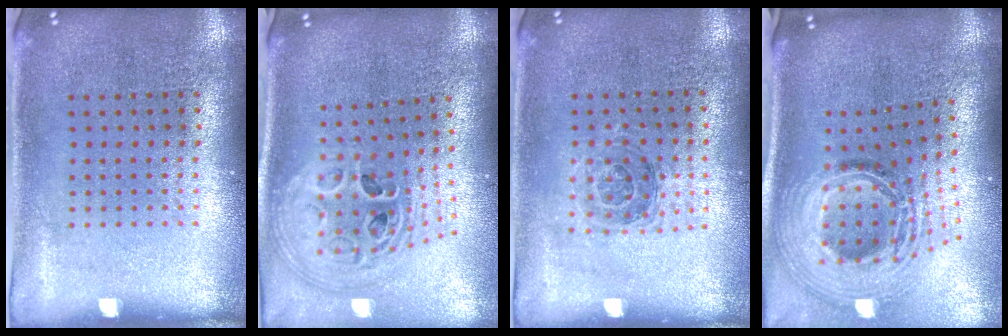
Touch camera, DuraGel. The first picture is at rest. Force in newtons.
{"total": 2.8, "press": 2.0, "slide": 1.9}
{"total": 1.1, "press": 1.0, "slide": 0.3}
{"total": 2.8, "press": 1.9, "slide": 2.1}